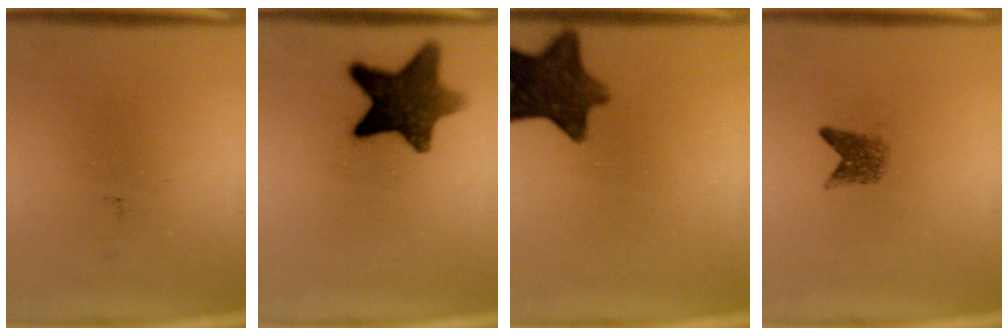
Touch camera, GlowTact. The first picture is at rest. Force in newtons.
{"total": 11.5}
{"total": 10.7}
{"total": 1.9}